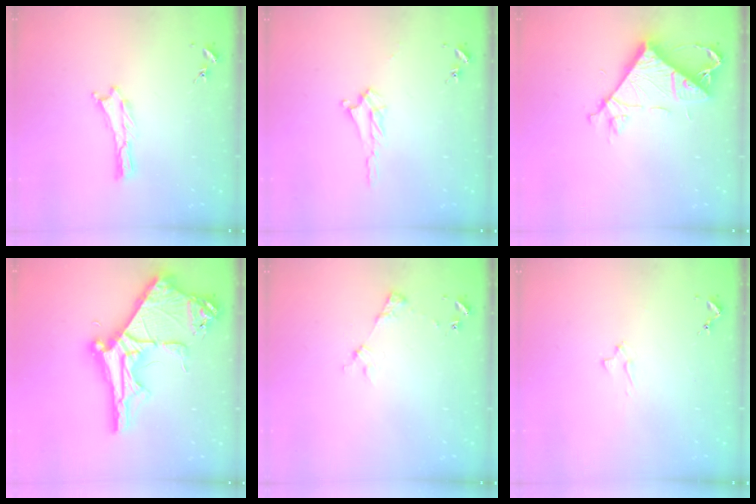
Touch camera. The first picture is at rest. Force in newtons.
{"total": 2.4, "press": 2.4, "slide": 0.4}
{"total": 9.5, "press": 9.5, "slide": 0.4}
{"total": 11.6, "press": 11.6, "slide": 1.2}
{"total": 2.9, "press": 2.9, "slide": 0.4}
{"total": 2.1, "press": 2.1, "slide": 0.3}